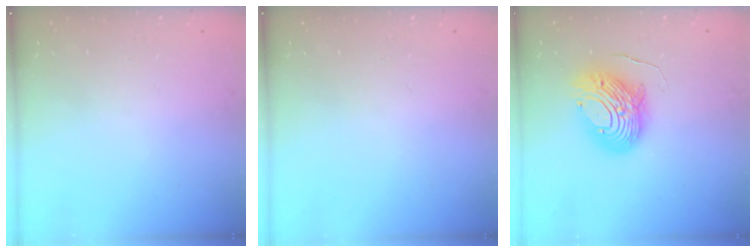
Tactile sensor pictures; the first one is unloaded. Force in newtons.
{"total": 0.0}
{"total": 12.1, "press": 12.0, "slide": 1.2}